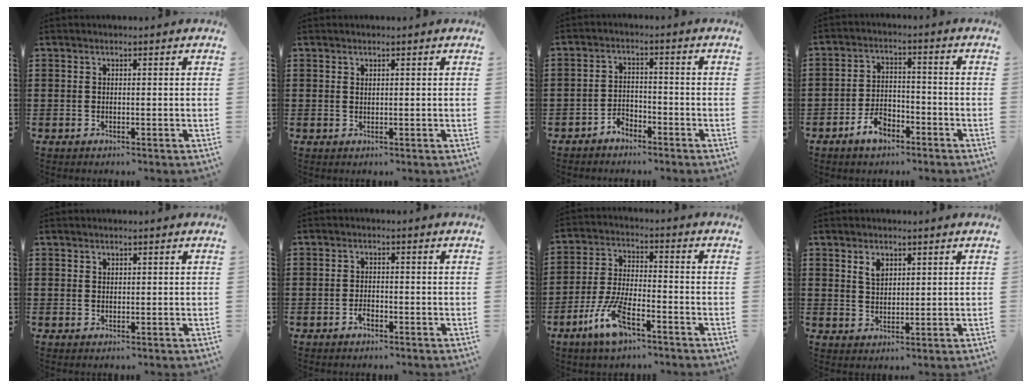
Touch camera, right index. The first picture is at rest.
{"total": 0.5, "force": [0.4, 0.2, 0.2], "torque": [-0.005, 0.001, 0.008]}
{"total": 2.9, "force": [-2.6, 1.2, 0.5], "torque": [-0.015, 0.005, -0.054]}
{"total": 5.2, "force": [-3.7, 2.5, 2.7], "torque": [-0.051, 0.012, -0.071]}
{"total": 0.7, "force": [0.6, 0.5, 0.1], "torque": [-0.004, 0.001, 0.012]}
{"total": 1.7, "force": [-1.1, 0.7, 1.0], "torque": [-0.022, -0.002, -0.021]}
{"total": 9.1, "force": [-5.1, 2.6, 7.0], "torque": [-0.163, -0.009, -0.097]}
{"total": 2.8, "force": [1.6, 1.7, 1.6], "torque": [-0.037, 0.005, 0.030]}